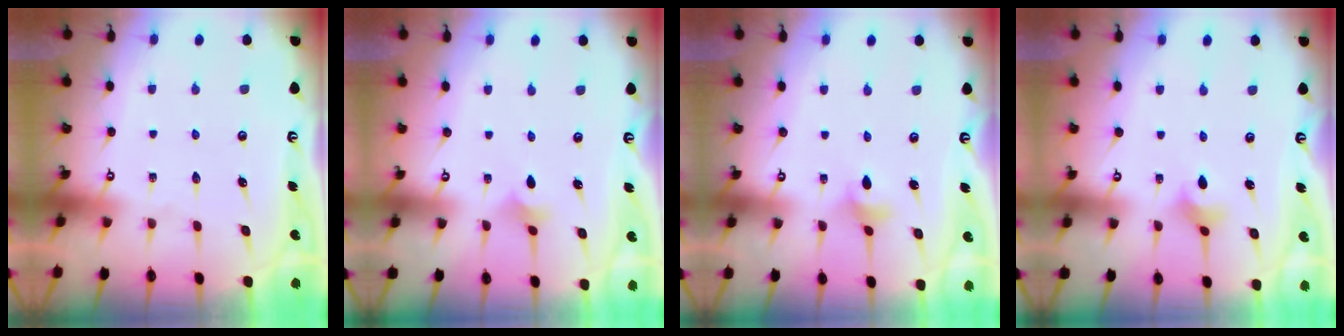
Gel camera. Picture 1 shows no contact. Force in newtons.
{"total": 1.8, "press": 1.7, "slide": 0.5}
{"total": 2.4, "press": 2.4, "slide": 0.4}
{"total": 3.5, "press": 3.4, "slide": 0.7}